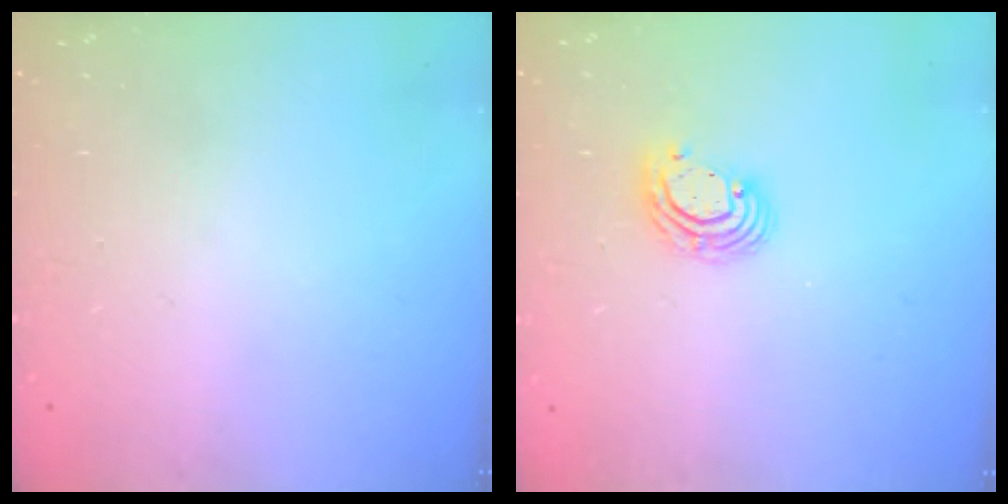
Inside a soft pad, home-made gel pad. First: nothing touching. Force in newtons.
{"total": 6.0, "press": 6.0, "slide": 0.8}